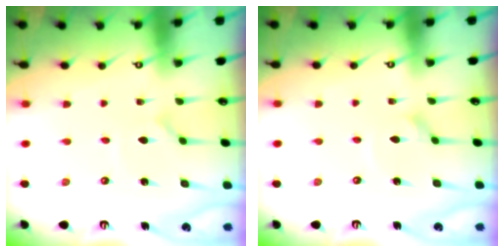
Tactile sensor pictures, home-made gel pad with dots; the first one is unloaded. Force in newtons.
{"total": 1.8, "press": 1.8, "slide": 0.2}